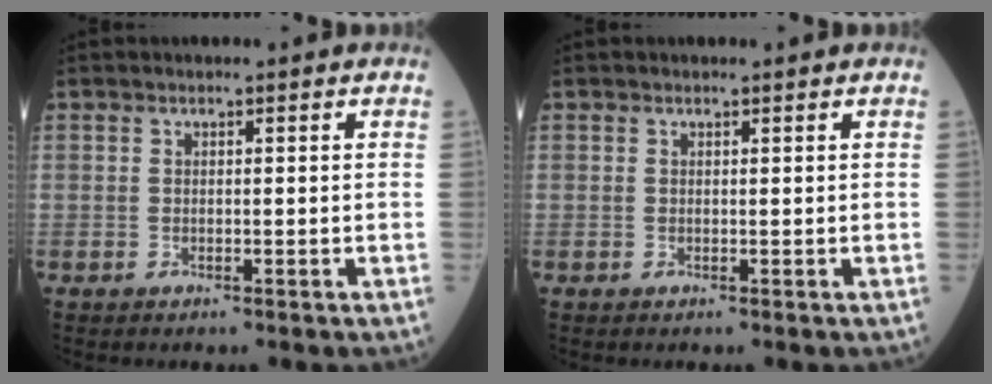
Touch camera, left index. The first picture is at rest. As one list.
[{"total": 0.0}]